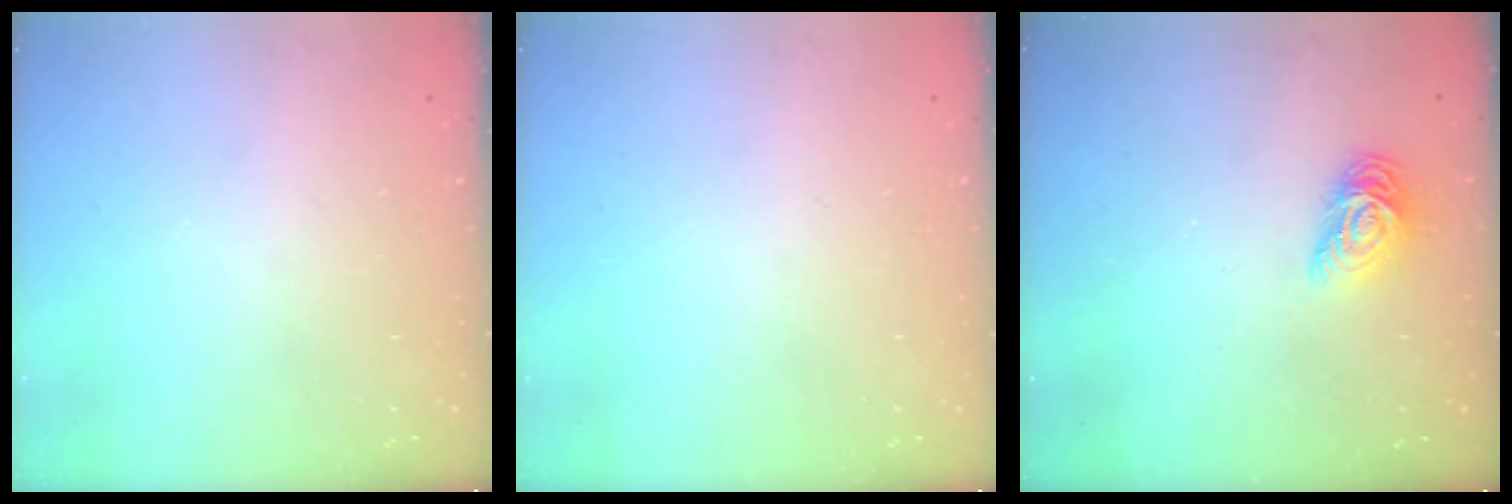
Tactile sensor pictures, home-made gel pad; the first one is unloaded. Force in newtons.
{"total": 0.0}
{"total": 8.4, "press": 8.3, "slide": 0.3}